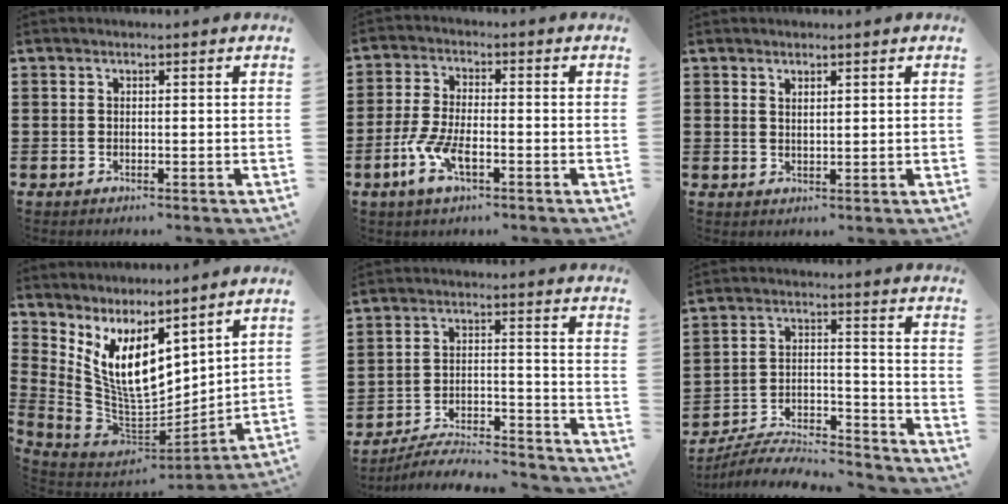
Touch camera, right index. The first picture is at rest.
{"total": 6.6, "force": [-2.7, 2.6, 5.5], "torque": [-0.131, -0.008, -0.054]}
{"total": 1.2, "force": [1.1, 0.3, 0.3], "torque": [-0.006, 0.002, 0.020]}
{"total": 10.5, "force": [4.5, 5.1, 8.0], "torque": [-0.191, -0.033, 0.084]}
{"total": 5.8, "force": [-5.5, 0.5, 1.7], "torque": [-0.032, -0.002, -0.110]}
{"total": 6.9, "force": [-6.7, 0.7, 1.7], "torque": [-0.032, 0.002, -0.135]}